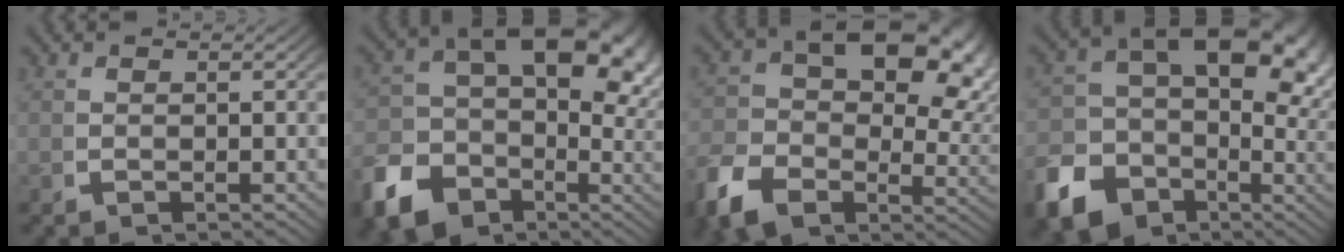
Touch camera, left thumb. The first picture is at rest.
{"total": 13.0, "force": [-3.0, 9.3, 8.5], "torque": [-0.140, -0.020, -0.050]}
{"total": 11.8, "force": [-0.5, 7.8, 8.7], "torque": [-0.144, -0.011, -0.014]}
{"total": 14.4, "force": [-3.4, 10.6, 9.1], "torque": [-0.149, -0.025, -0.055]}